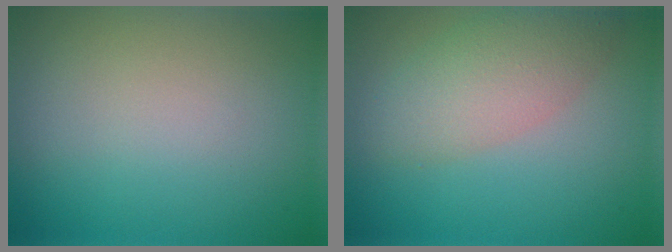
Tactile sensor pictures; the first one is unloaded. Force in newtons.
{"total": 4.0, "press": 4.0, "slide": 0.2}